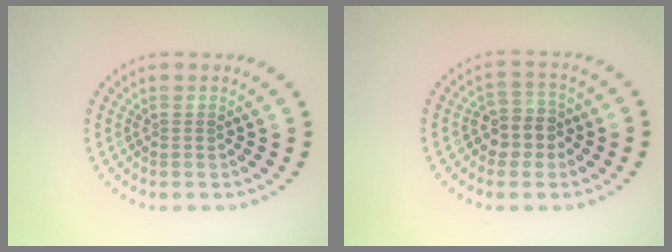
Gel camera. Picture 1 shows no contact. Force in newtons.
{"total": 2.9, "press": 2.6, "slide": 1.2}